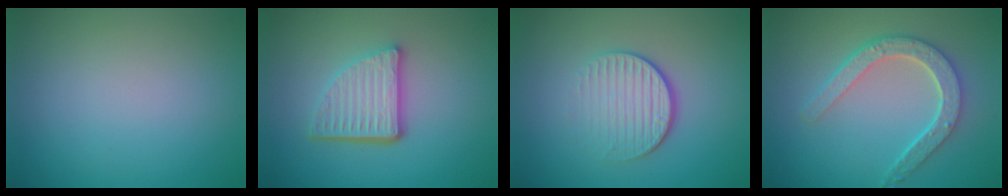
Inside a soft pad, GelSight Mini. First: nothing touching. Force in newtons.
{"total": 5.0, "press": 3.6, "slide": 3.5}
{"total": 4.0, "press": 2.7, "slide": 3.0}
{"total": 4.5, "press": 3.6, "slide": 2.8}